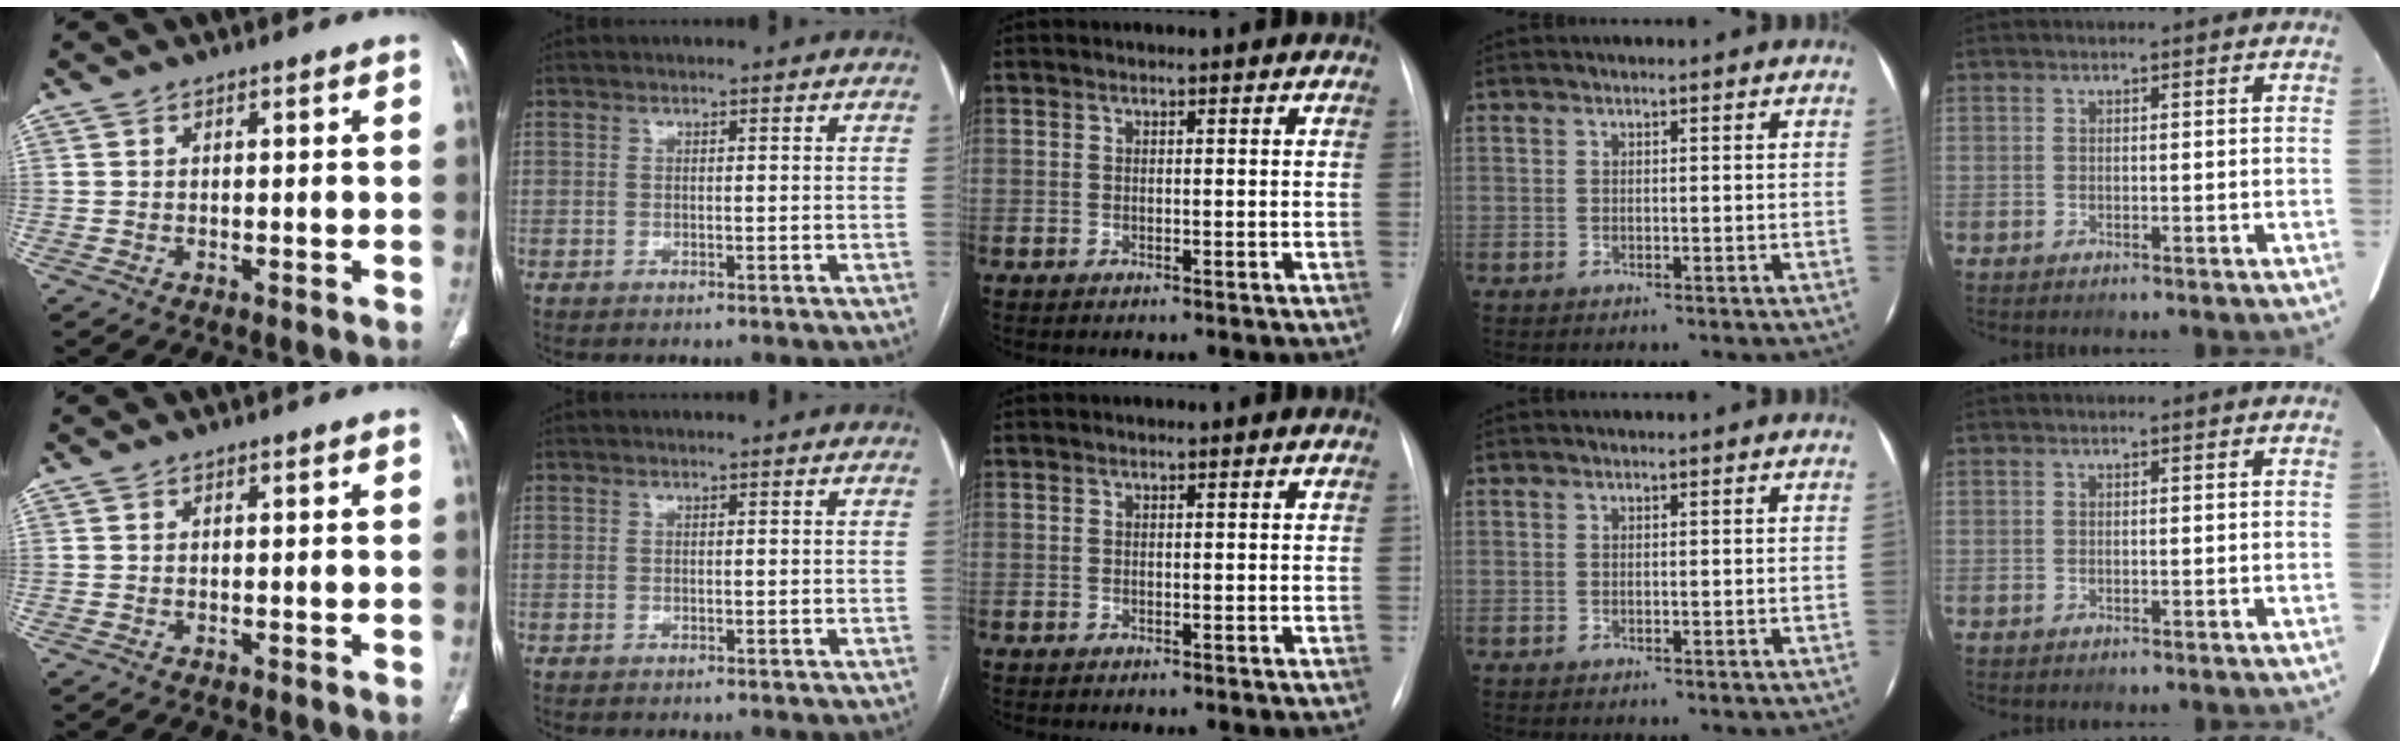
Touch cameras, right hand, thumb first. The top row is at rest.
{}